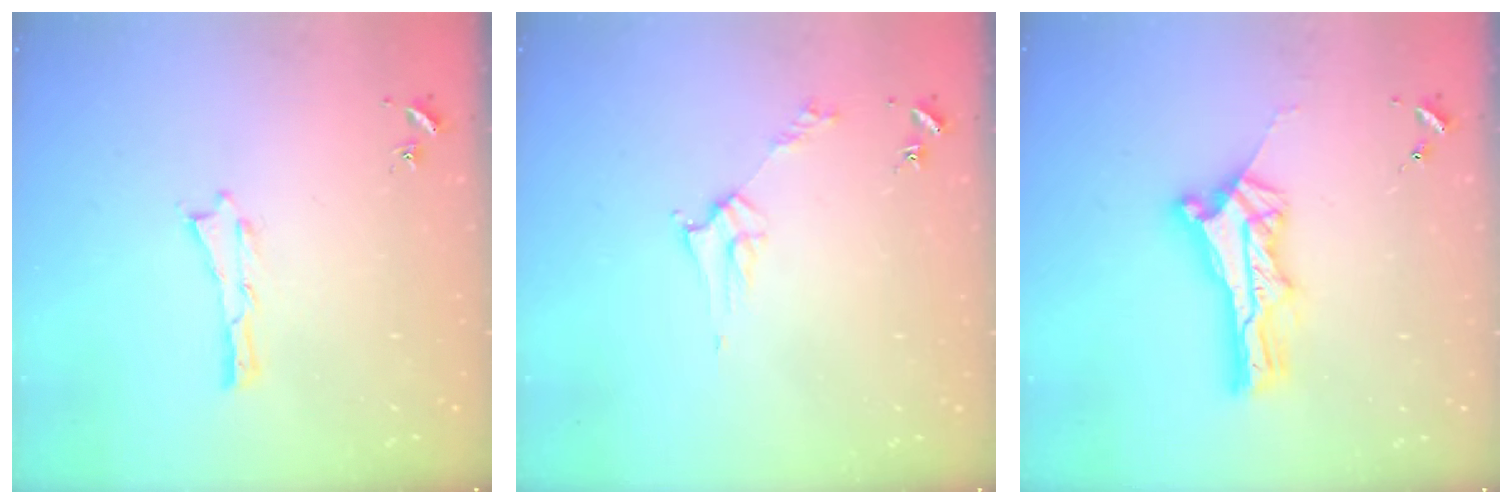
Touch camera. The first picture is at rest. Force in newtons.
{"total": 2.8, "press": 2.8, "slide": 0.3}
{"total": 6.0, "press": 6.0, "slide": 0.4}